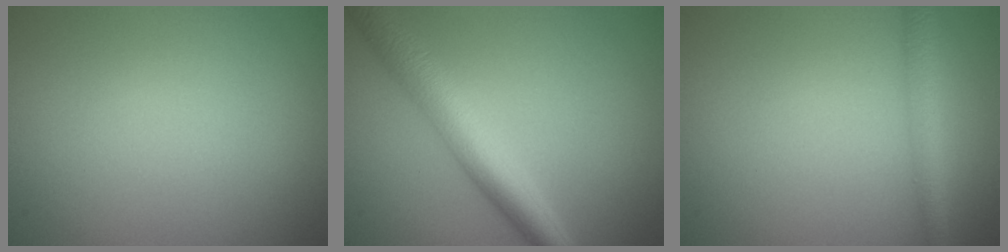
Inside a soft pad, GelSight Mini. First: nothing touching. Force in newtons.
{"total": 5.6, "press": 5.6, "slide": 0.1}
{"total": 2.4, "press": 2.4, "slide": 0.2}